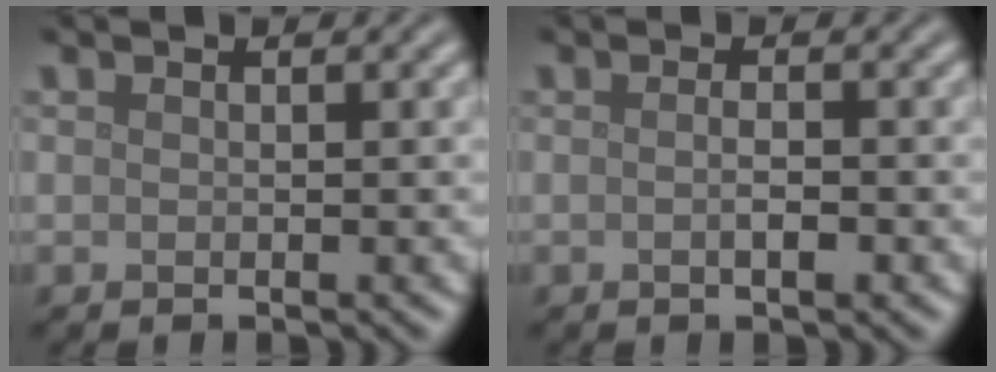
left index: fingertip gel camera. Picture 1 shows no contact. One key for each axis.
{"total": 1.4, "fx": -0.3, "fy": 0.3, "fz": 1.4, "tx": -0.023, "ty": -0.001, "tz": -0.004}